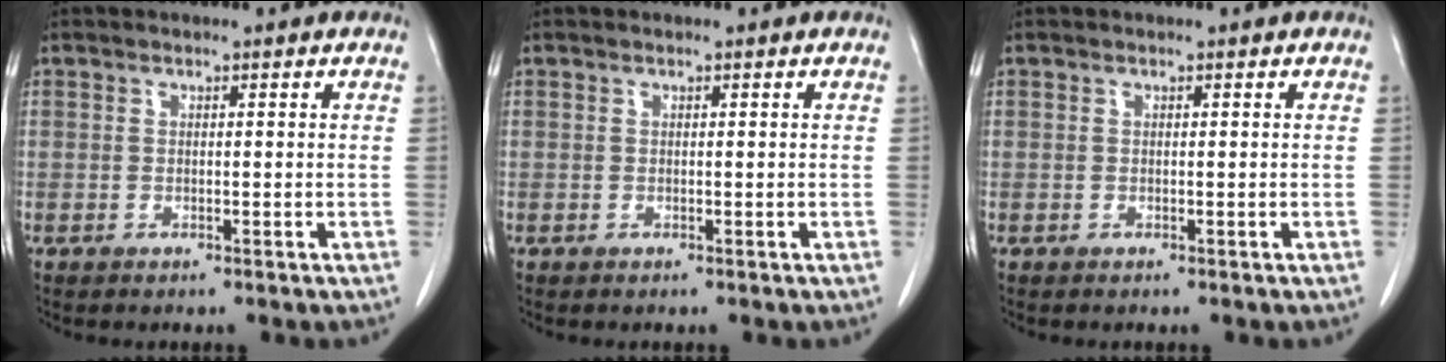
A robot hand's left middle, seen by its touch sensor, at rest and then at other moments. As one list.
[{"total": 0.0}, {"total": 0.0}]